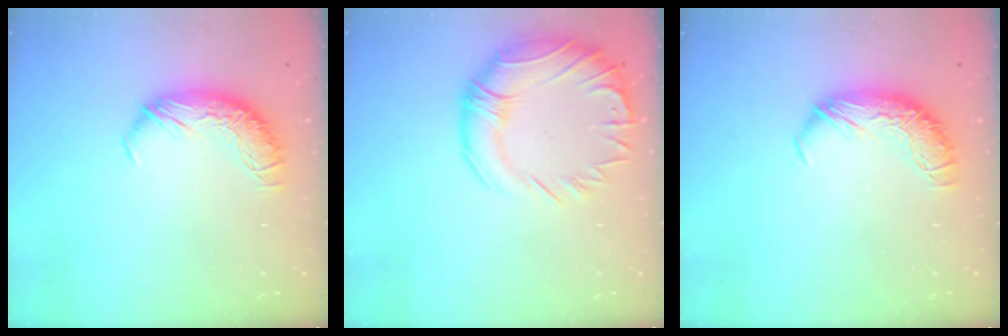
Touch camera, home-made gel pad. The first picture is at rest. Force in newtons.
{"total": 4.6, "press": 3.7, "slide": 2.8}
{"total": 0.0}